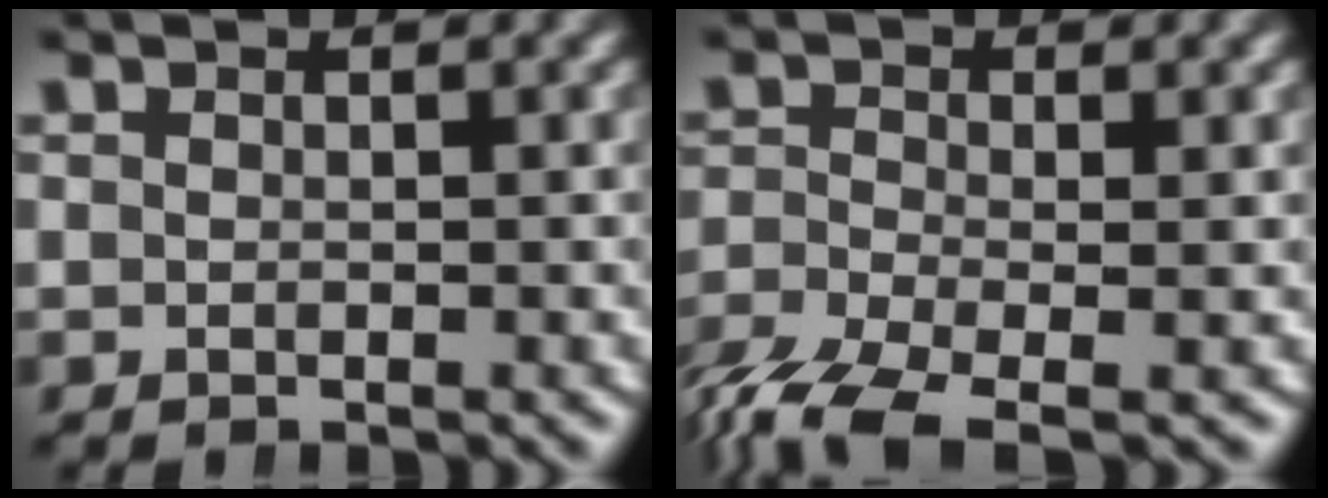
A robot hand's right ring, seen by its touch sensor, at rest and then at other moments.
{"total": 4.6, "force": [-3.5, 1.6, 2.6], "torque": [-0.061, -0.031, -0.042]}